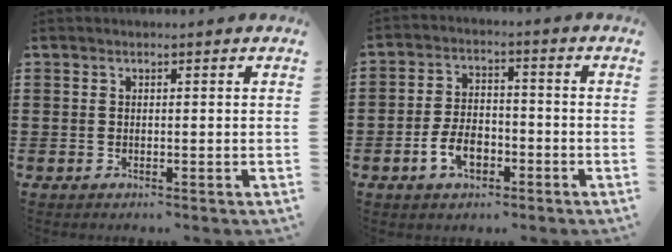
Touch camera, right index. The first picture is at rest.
{"total": 5.7, "force": [-2.6, 3.2, 4.0], "torque": [-0.090, 0.001, -0.050]}